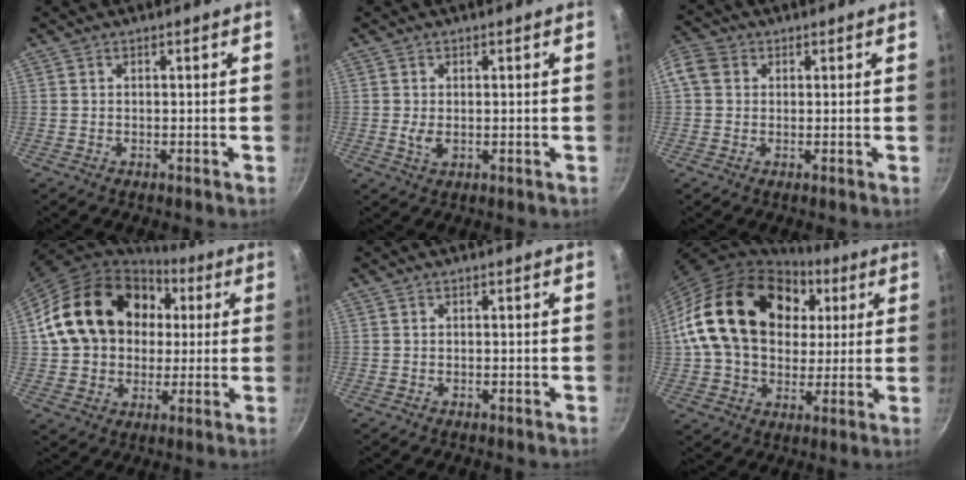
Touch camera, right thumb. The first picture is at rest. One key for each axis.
{"total": 2.3, "fx": 0.0, "fy": 1.3, "fz": 1.9, "tx": -0.037, "ty": -0.005, "tz": 0.004}
{"total": 6.4, "fx": 1.3, "fy": 5.4, "fz": 3.3, "tx": -0.066, "ty": 0.011, "tz": 0.009}
{"total": 22.5, "fx": 4.5, "fy": 17.6, "fz": 13.2, "tx": -0.212, "ty": 0.033, "tz": 0.081}
{"total": 0.0}
{"total": 24.4, "fx": 6.0, "fy": 17.9, "fz": 15.4, "tx": -0.250, "ty": 0.013, "tz": 0.103}